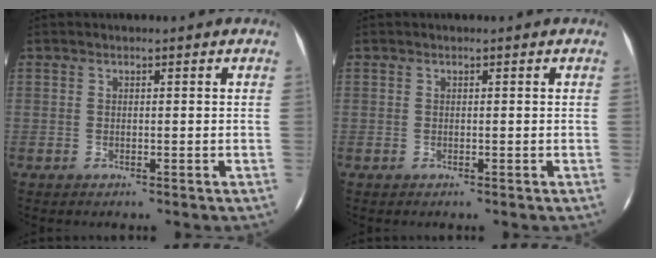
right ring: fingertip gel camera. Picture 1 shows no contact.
{"total": 0.0}